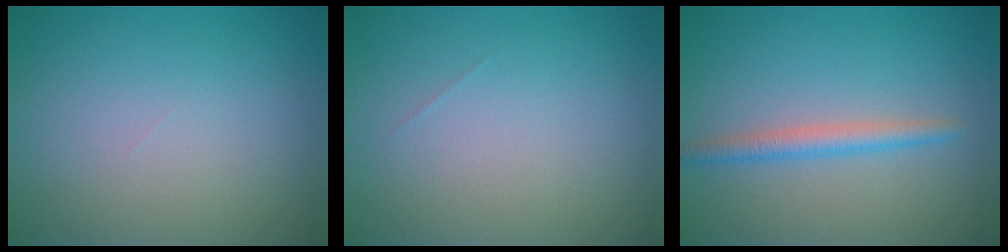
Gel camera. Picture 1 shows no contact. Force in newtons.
{"total": 0.0}
{"total": 2.1, "press": 2.1, "slide": 0.1}